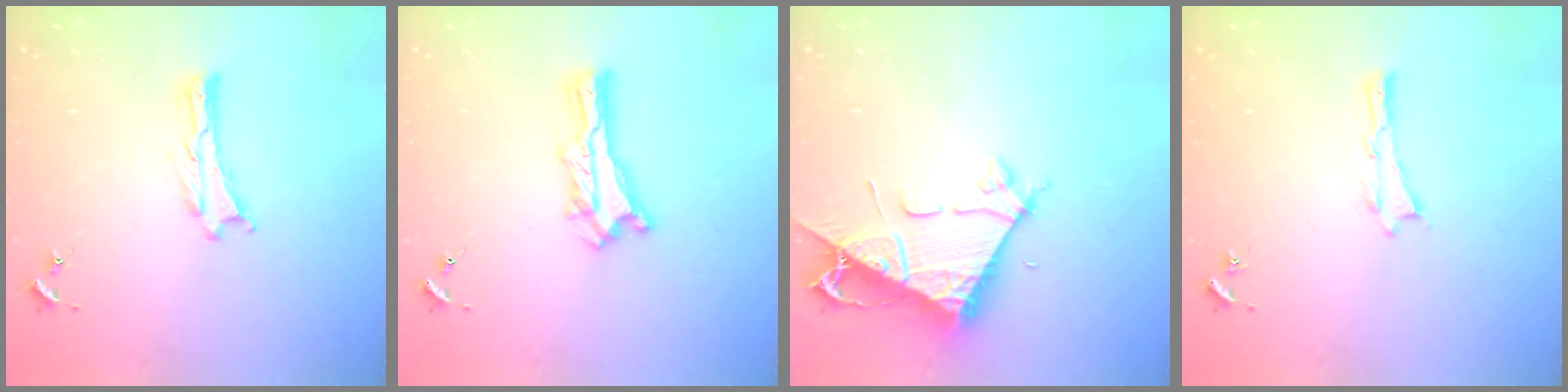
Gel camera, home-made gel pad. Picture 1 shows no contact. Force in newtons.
{"total": 1.4, "press": 1.4, "slide": 0.2}
{"total": 7.7, "press": 7.7, "slide": 0.8}
{"total": 0.0}